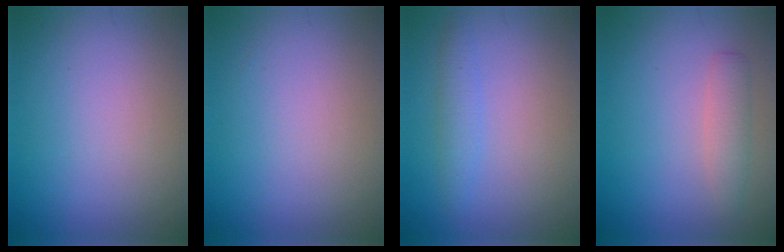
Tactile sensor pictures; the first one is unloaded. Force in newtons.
{"total": 0.0}
{"total": 1.8, "press": 1.8, "slide": 0.1}
{"total": 2.0, "press": 2.0, "slide": 0.2}